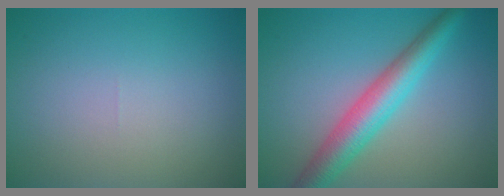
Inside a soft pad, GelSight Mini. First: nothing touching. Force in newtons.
{"total": 5.3, "press": 5.3, "slide": 0.0}